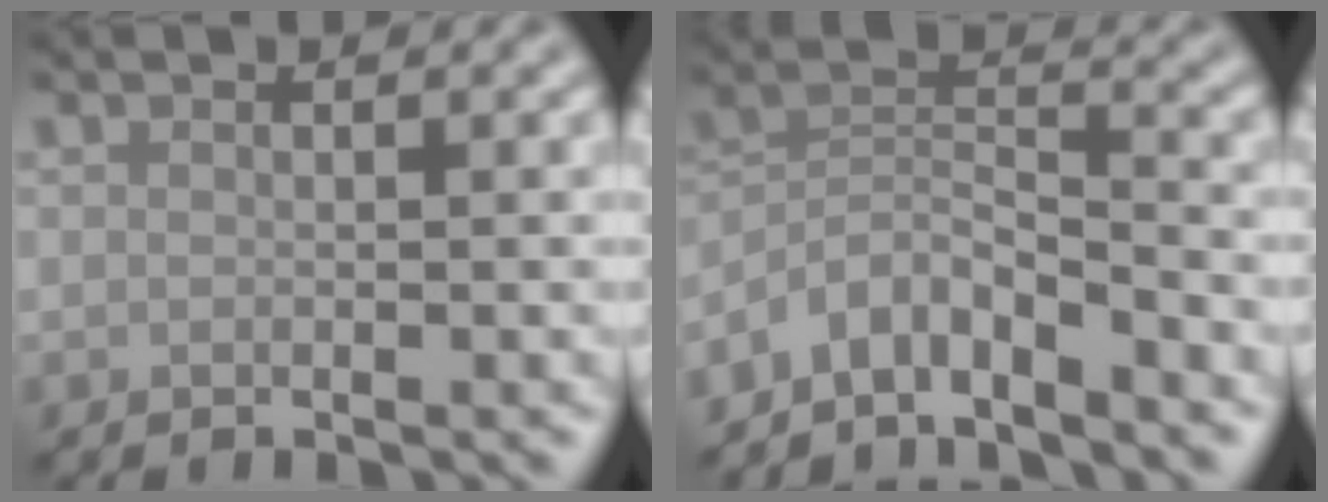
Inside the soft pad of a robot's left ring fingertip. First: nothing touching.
{"total": 4.7, "force": [-4.0, 1.2, 2.2], "torque": [-0.037, 0.004, -0.084]}